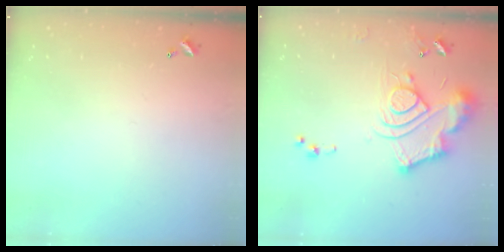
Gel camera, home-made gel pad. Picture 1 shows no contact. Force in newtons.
{"total": 14.1, "press": 14.1, "slide": 1.3}